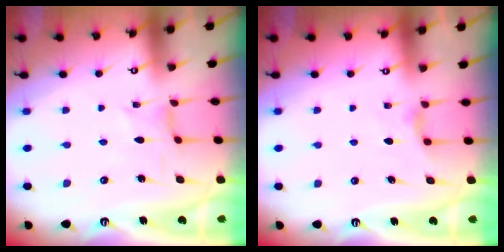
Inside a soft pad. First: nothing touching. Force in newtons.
{"total": 3.1, "press": 3.0, "slide": 0.4}